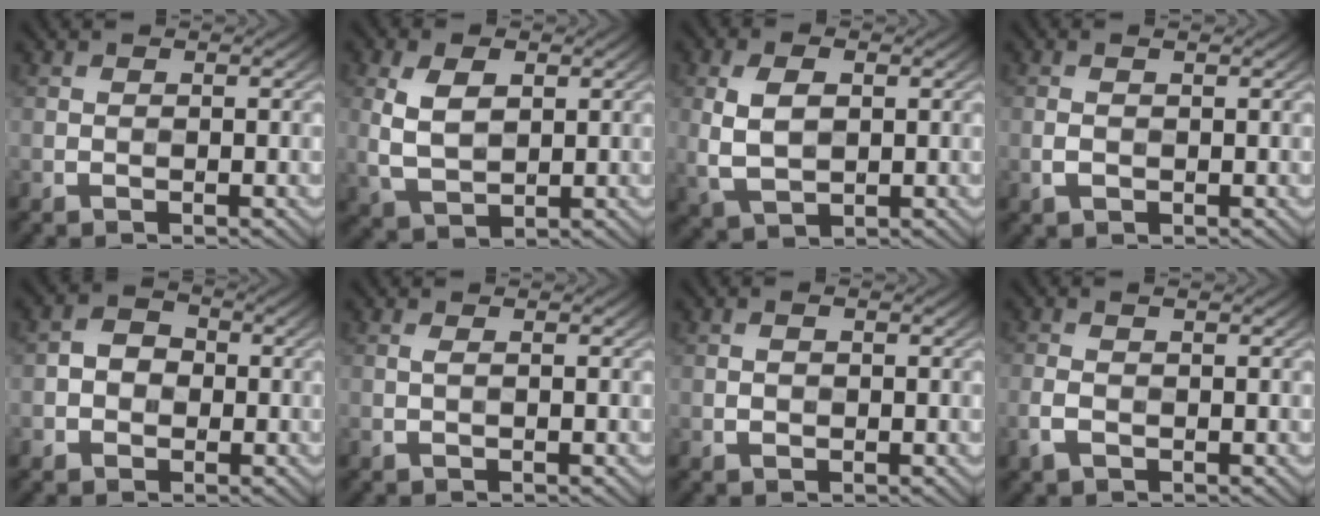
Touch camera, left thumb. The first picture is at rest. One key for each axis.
{"total": 5.9, "fx": 1.5, "fy": 3.5, "fz": 4.5, "tx": -0.104, "ty": -0.001, "tz": 0.032}
{"total": 5.6, "fx": 0.9, "fy": 3.4, "fz": 4.4, "tx": -0.102, "ty": -0.002, "tz": 0.020}
{"total": 1.7, "fx": 0.1, "fy": 0.8, "fz": 1.5, "tx": -0.038, "ty": 0.002, "tz": 0.003}
{"total": 3.2, "fx": -0.6, "fy": 2.7, "fz": 1.5, "tx": -0.023, "ty": 0.000, "tz": -0.019}
{"total": 0.7, "fx": 0.2, "fy": 0.1, "fz": 0.6, "tx": -0.017, "ty": 0.002, "tz": 0.003}
{"total": 1.2, "fx": 0.0, "fy": 0.7, "fz": 1.0, "tx": -0.019, "ty": 0.001, "tz": 0.001}
{"total": 2.2, "fx": -0.4, "fy": 1.0, "fz": 1.9, "tx": -0.055, "ty": -0.003, "tz": -0.009}